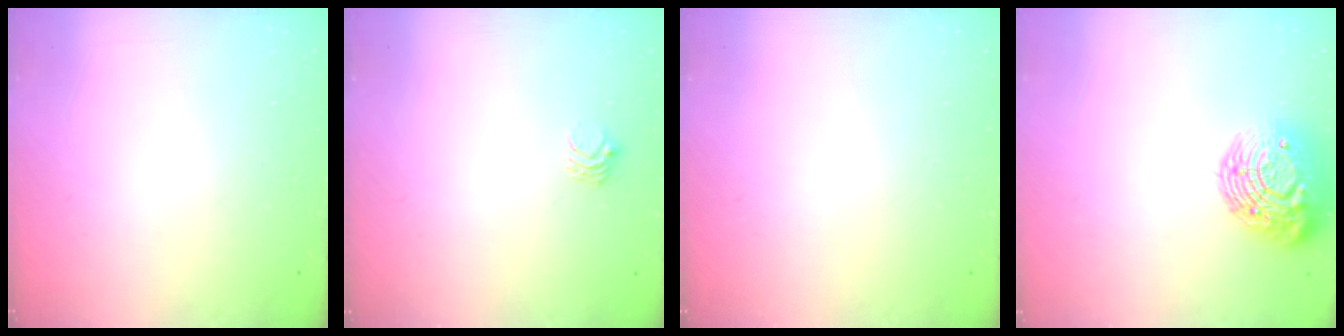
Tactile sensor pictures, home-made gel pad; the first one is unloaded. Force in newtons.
{"total": 3.0, "press": 3.0, "slide": 0.3}
{"total": 0.0}
{"total": 17.6, "press": 17.6, "slide": 1.1}